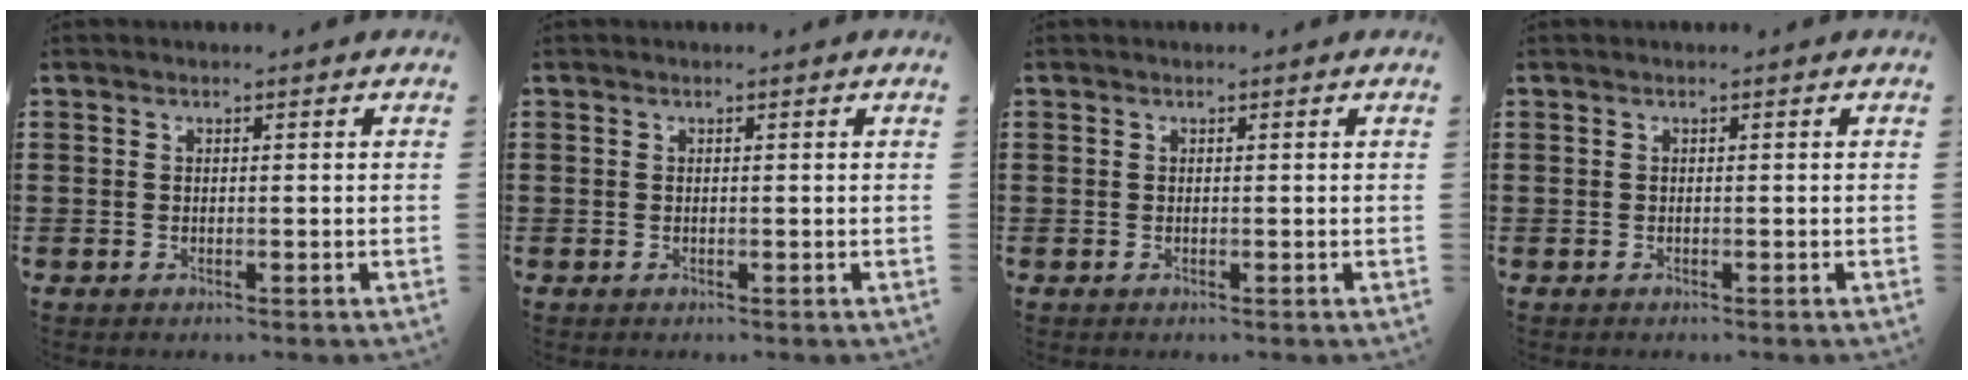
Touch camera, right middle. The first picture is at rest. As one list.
[{"total": 0.0}, {"total": 0.0}, {"total": 0.0}]